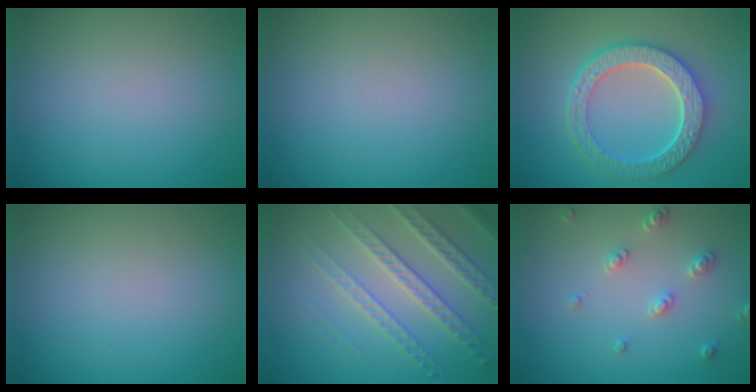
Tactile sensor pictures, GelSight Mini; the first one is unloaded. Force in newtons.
{"total": 0.0}
{"total": 6.3, "press": 5.0, "slide": 3.7}
{"total": 0.0}
{"total": 4.7, "press": 4.0, "slide": 2.5}
{"total": 2.2, "press": 2.1, "slide": 0.6}